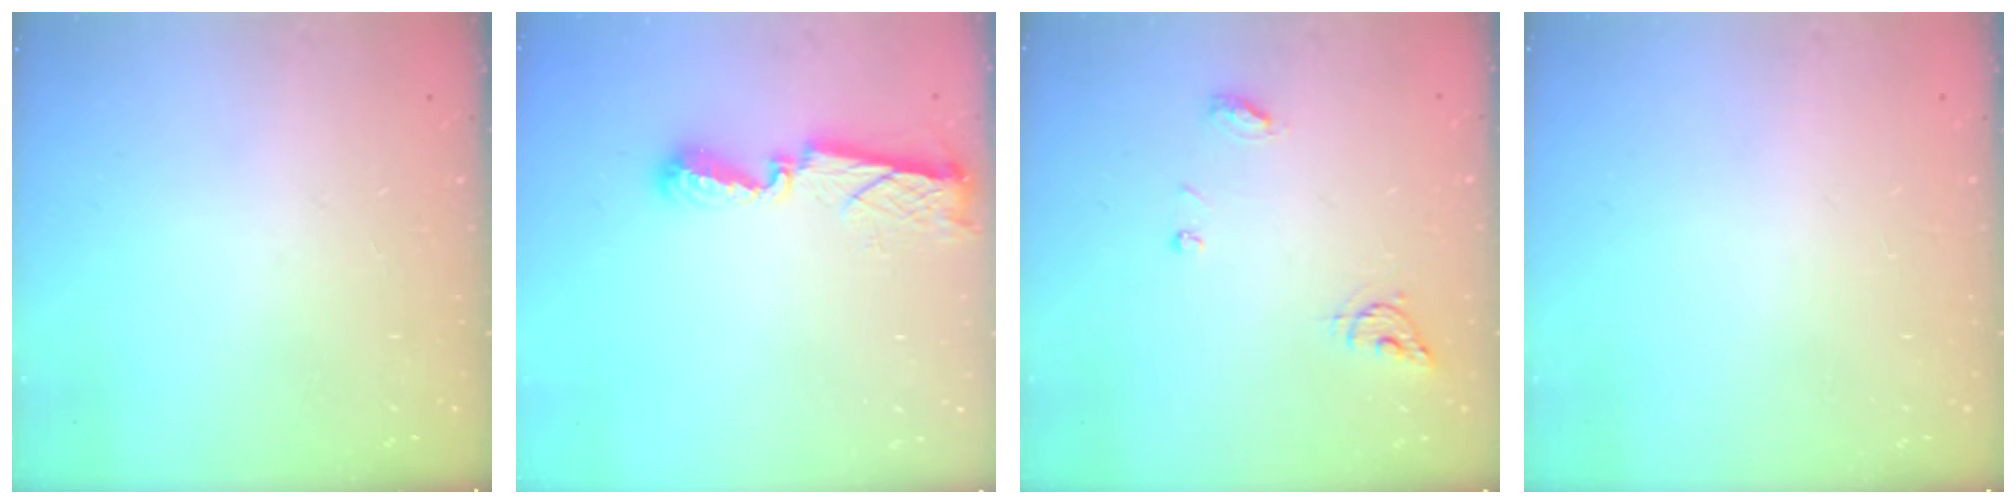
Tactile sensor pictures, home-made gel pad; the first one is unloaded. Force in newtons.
{"total": 8.7, "press": 8.7, "slide": 0.4}
{"total": 6.2, "press": 6.2, "slide": 0.5}
{"total": 0.8, "press": 0.8, "slide": 0.1}